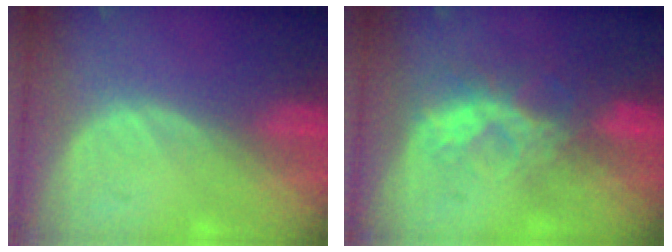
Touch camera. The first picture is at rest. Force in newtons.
{"total": 6.6, "press": 6.0, "slide": 2.7}